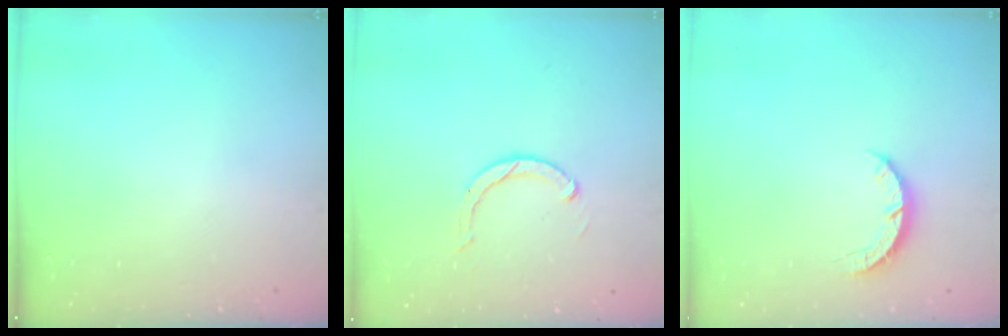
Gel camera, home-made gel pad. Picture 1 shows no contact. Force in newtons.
{"total": 2.9, "press": 2.9, "slide": 0.4}
{"total": 3.6, "press": 3.5, "slide": 0.5}